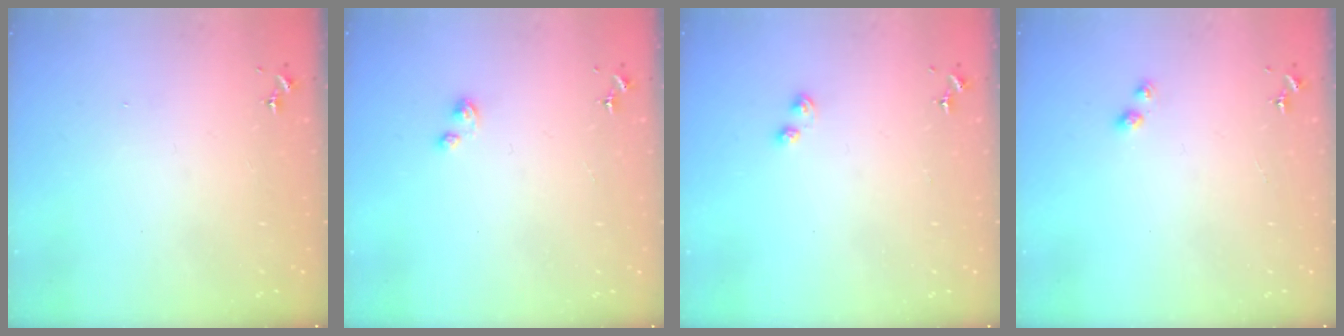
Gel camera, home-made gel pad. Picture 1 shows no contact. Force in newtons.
{"total": 2.6, "press": 2.6, "slide": 0.2}
{"total": 2.3, "press": 2.2, "slide": 0.5}
{"total": 2.9, "press": 2.9, "slide": 0.5}